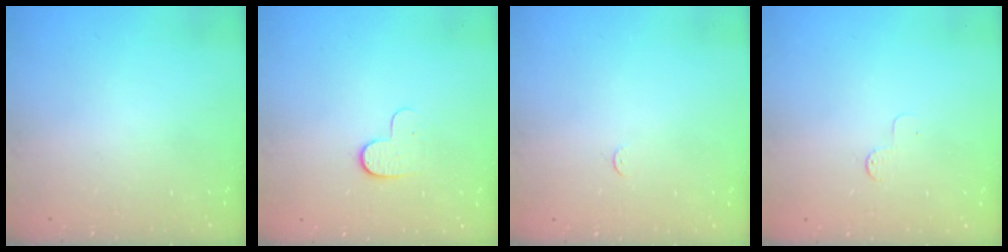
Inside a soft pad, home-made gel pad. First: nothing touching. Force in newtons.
{"total": 5.4, "press": 5.3, "slide": 1.2}
{"total": 2.3, "press": 2.3, "slide": 0.3}
{"total": 2.6, "press": 2.6, "slide": 0.3}